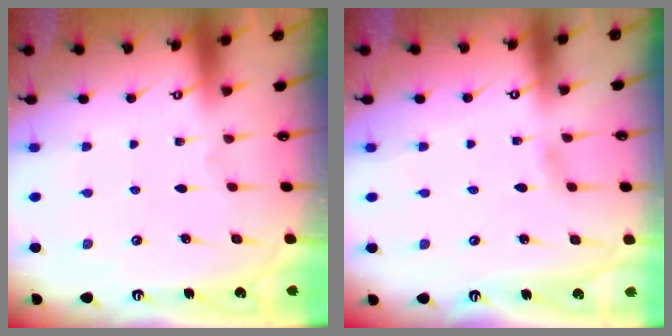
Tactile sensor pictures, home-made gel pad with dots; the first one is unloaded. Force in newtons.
{"total": 2.7, "press": 2.7, "slide": 0.4}